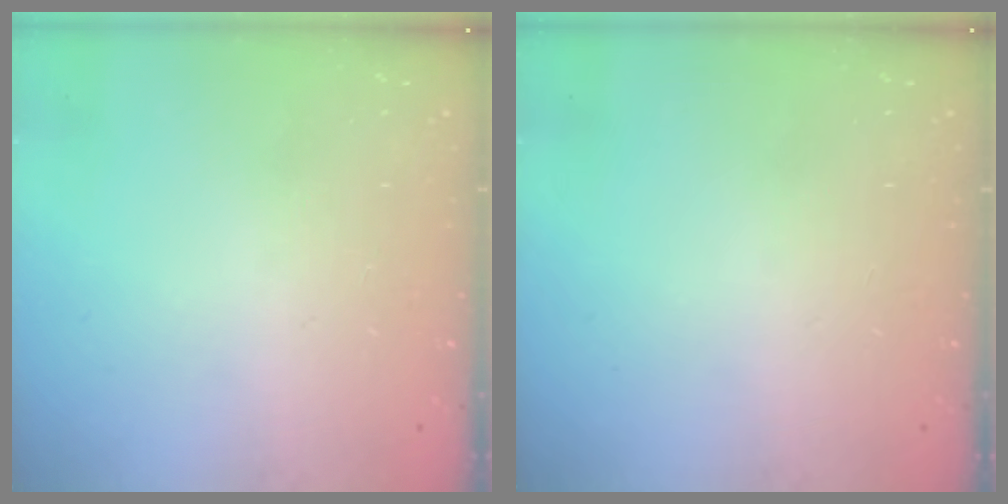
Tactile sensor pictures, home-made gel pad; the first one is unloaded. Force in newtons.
{"total": 0.0}